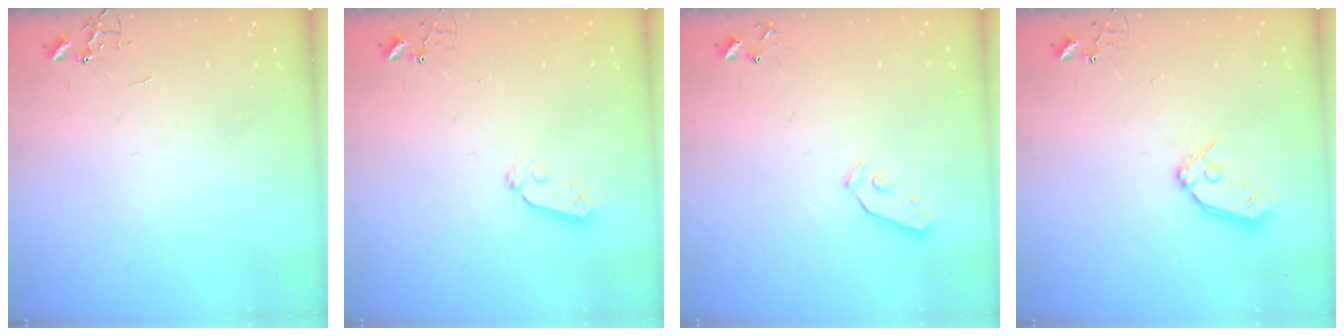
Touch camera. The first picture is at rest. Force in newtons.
{"total": 3.6, "press": 3.5, "slide": 0.5}
{"total": 3.9, "press": 3.9, "slide": 0.3}
{"total": 9.4, "press": 9.3, "slide": 1.1}